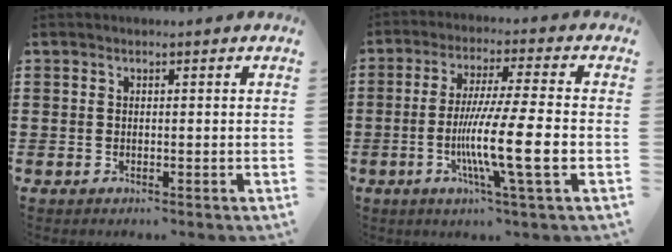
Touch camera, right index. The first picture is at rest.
{"total": 12.1, "force": [-3.0, 0.3, 11.7], "torque": [-0.222, -0.018, -0.059]}